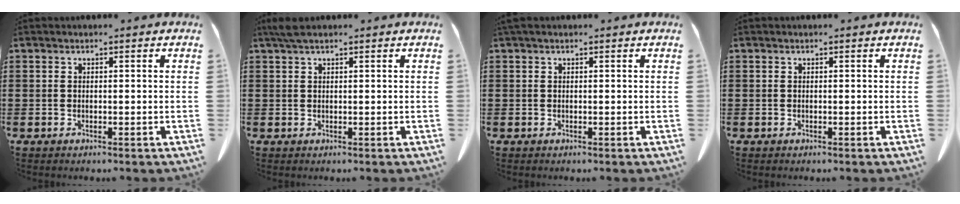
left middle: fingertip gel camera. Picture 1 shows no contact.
{"total": 1.9, "force": [1.3, 0.5, 1.2], "torque": [-0.029, 0.002, 0.025]}
{"total": 0.5, "force": [0.2, 0.4, 0.3], "torque": [-0.008, 0.002, 0.005]}
{"total": 0.0}